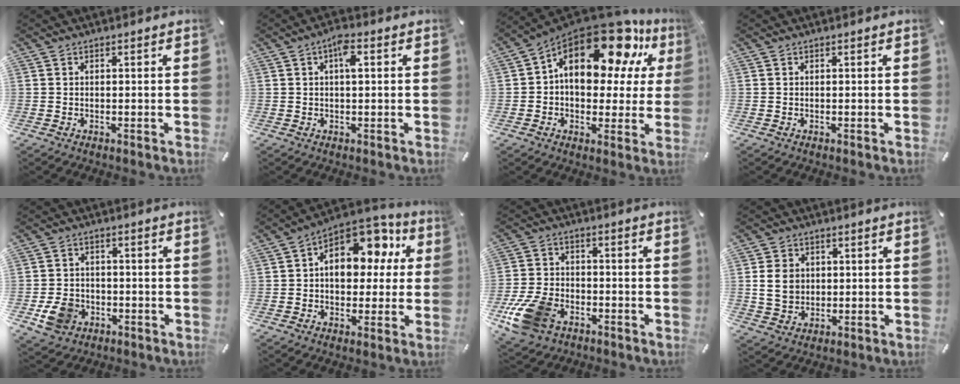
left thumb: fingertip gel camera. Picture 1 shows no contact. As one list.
[{"total": 4.0, "force": [1.0, 1.4, 3.6], "torque": [-0.066, 0.008, 0.012]}, {"total": 21.6, "force": [10.6, 11.7, 14.8], "torque": [-0.219, -0.068, 0.178]}, {"total": 0.0}, {"total": 7.6, "force": [-2.5, 6.3, 3.3], "torque": [-0.072, 0.012, -0.044]}, {"total": 14.2, "force": [4.5, 10.0, 9.0], "torque": [-0.121, -0.030, 0.083]}, {"total": 12.8, "force": [-6.2, 8.4, 7.3], "torque": [-0.157, 0.031, -0.111]}, {"total": 6.9, "force": [0.6, 6.1, 3.1], "torque": [-0.067, 0.003, 0.010]}]